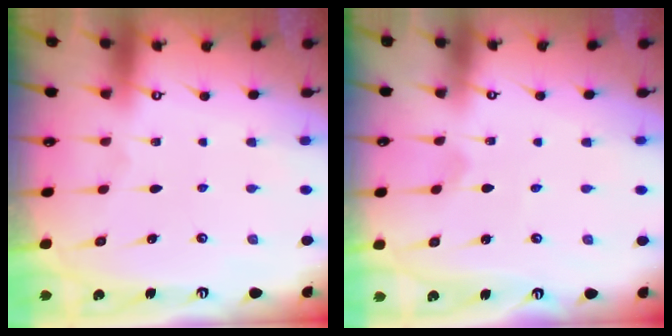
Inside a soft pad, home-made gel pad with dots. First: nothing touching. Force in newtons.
{"total": 0.8, "press": 0.8, "slide": 0.0}